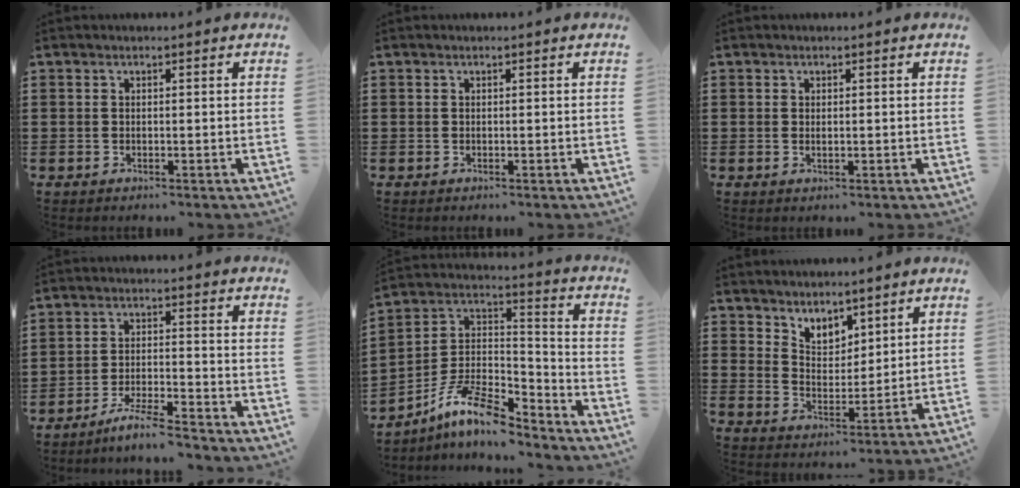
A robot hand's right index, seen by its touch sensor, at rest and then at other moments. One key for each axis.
{"total": 0.0}
{"total": 0.7, "fx": 0.1, "fy": 0.2, "fz": 0.7, "tx": -0.014, "ty": 0.001, "tz": 0.001}
{"total": 5.3, "fx": -4.9, "fy": -0.3, "fz": 1.9, "tx": -0.046, "ty": -0.010, "tz": -0.097}
{"total": 10.9, "fx": -8.3, "fy": 3.0, "fz": 6.4, "tx": -0.146, "ty": 0.012, "tz": -0.172}
{"total": 4.6, "fx": 4.1, "fy": 2.2, "fz": 0.4, "tx": -0.025, "ty": -0.006, "tz": 0.077}